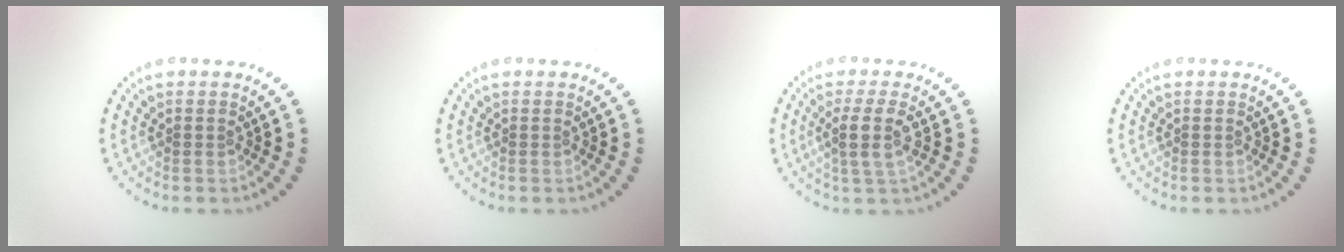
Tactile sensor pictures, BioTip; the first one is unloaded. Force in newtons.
{"total": 0.0}
{"total": 2.8, "press": 2.4, "slide": 1.5}
{"total": 0.0}